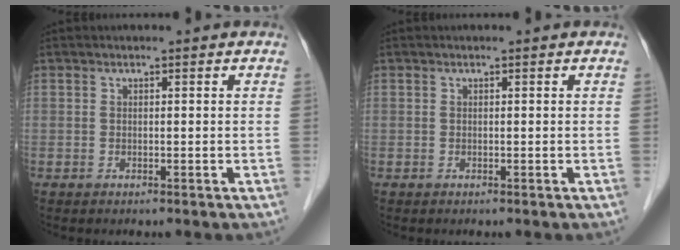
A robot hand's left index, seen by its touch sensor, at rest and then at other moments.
{"total": 0.0}